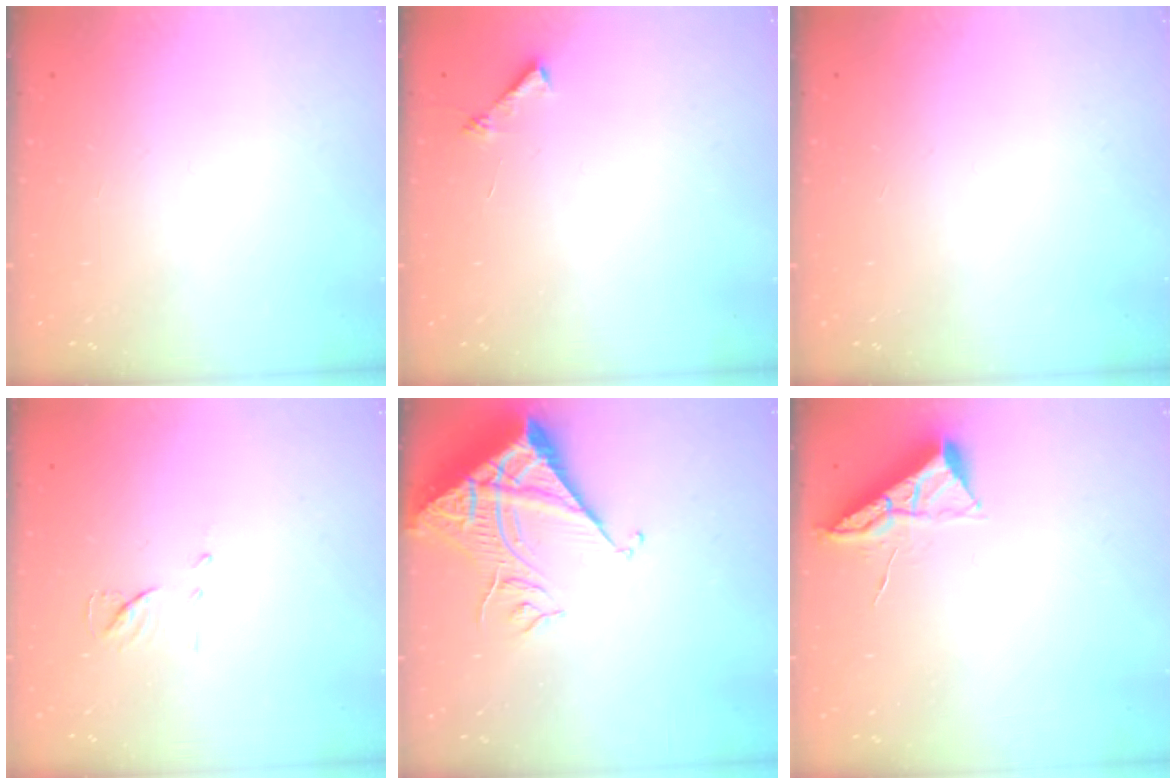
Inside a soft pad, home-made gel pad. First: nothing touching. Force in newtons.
{"total": 5.6, "press": 5.5, "slide": 0.6}
{"total": 0.0}
{"total": 7.0, "press": 7.0, "slide": 0.3}
{"total": 11.6, "press": 11.5, "slide": 1.4}
{"total": 6.6, "press": 6.6, "slide": 0.7}